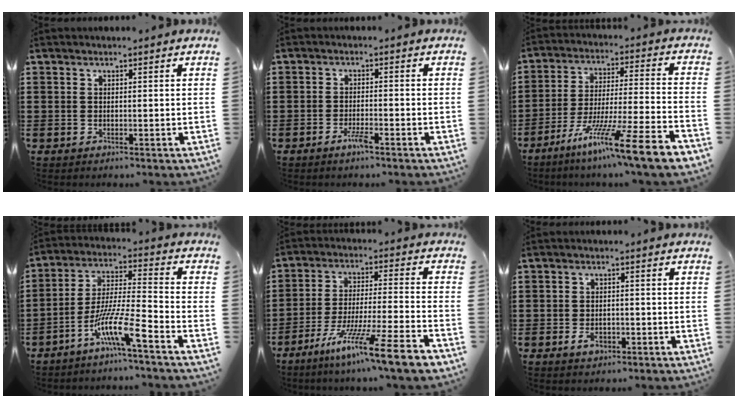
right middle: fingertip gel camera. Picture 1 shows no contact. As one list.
[{"total": 2.8, "force": [-1.8, 0.3, 2.1], "torque": [-0.050, -0.006, -0.037]}, {"total": 13.1, "force": [-9.9, -0.6, 8.6], "torque": [-0.144, 0.008, -0.185]}, {"total": 10.9, "force": [-7.4, 0.8, 8.0], "torque": [-0.162, -0.006, -0.147]}, {"total": 12.6, "force": [-9.9, -0.4, 7.8], "torque": [-0.138, 0.012, -0.188]}, {"total": 3.0, "force": [-1.7, 1.6, 1.8], "torque": [-0.035, 0.003, -0.033]}]